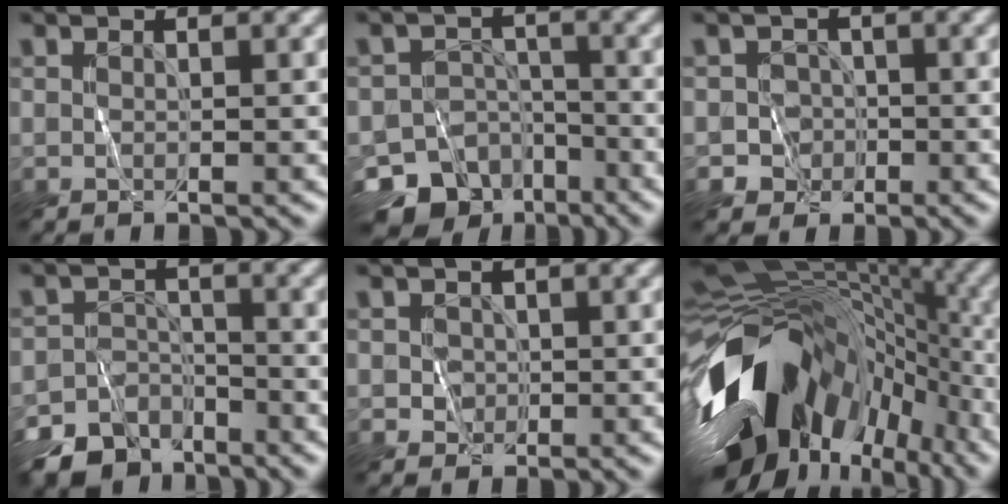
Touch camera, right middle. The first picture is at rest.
{"total": 10.5, "force": [-7.3, 7.0, 2.8], "torque": [-0.034, -0.013, -0.114]}
{"total": 2.8, "force": [-1.3, 2.5, 0.1], "torque": [0.024, 0.004, -0.027]}
{"total": 9.2, "force": [-7.0, 5.9, 1.4], "torque": [-0.013, -0.029, -0.115]}
{"total": 1.2, "force": [0.0, 1.2, 0.3], "torque": [-0.005, -0.001, 0.001]}
{"total": 16.1, "force": [-7.0, 10.0, 10.4], "torque": [-0.210, -0.012, -0.126]}